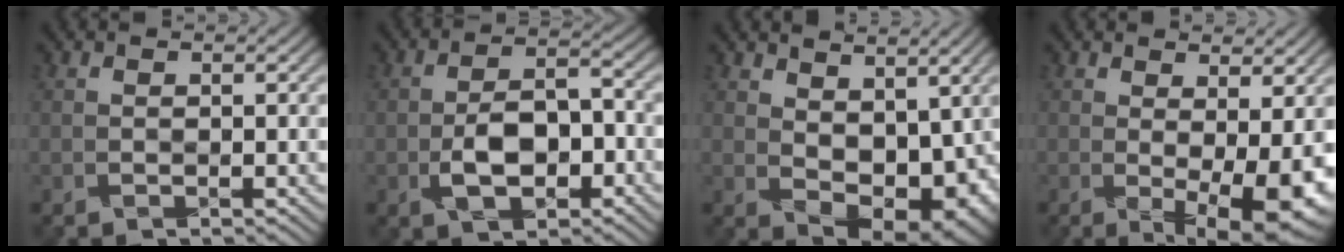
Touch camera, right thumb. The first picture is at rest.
{"total": 6.8, "force": [-2.8, 3.7, 5.0], "torque": [-0.087, 0.003, -0.057]}
{"total": 8.9, "force": [2.3, 5.1, 6.9], "torque": [-0.104, -0.004, 0.049]}
{"total": 7.7, "force": [-0.2, 2.4, 7.3], "torque": [-0.099, -0.003, 0.001]}